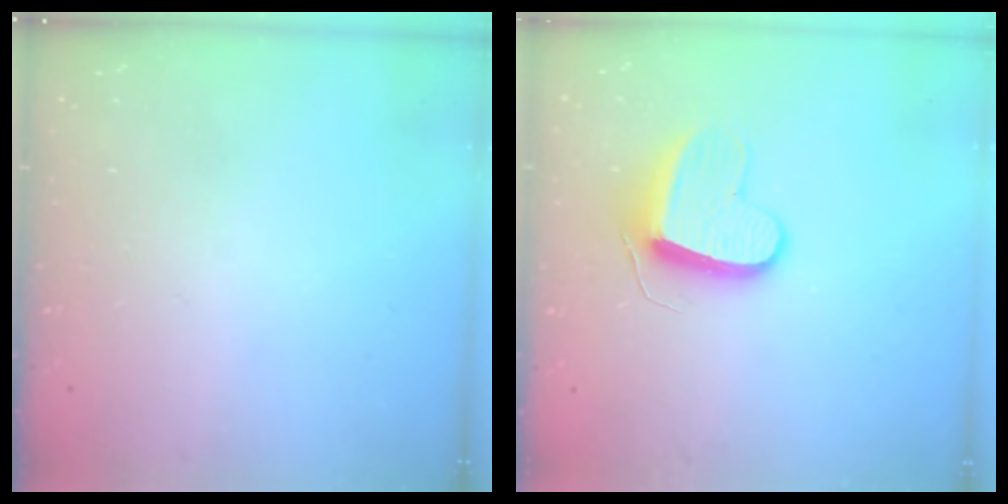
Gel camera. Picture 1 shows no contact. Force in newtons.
{"total": 9.5, "press": 9.5, "slide": 0.7}